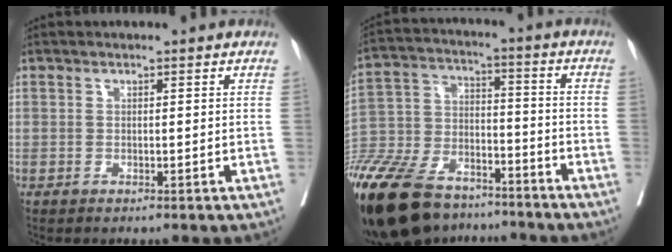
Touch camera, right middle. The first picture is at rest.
{"total": 27.0, "force": [-20.7, 10.9, 13.6], "torque": [-0.353, -0.046, -0.352]}